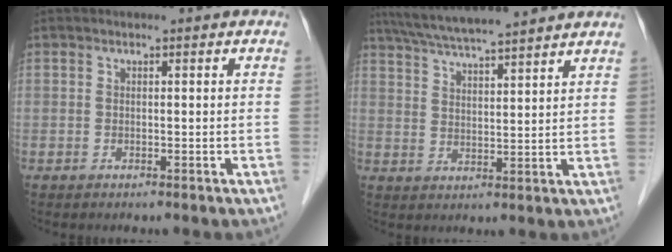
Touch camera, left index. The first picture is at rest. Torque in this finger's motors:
{"motor_torque": [0.08, -0.70, 0.93, 0.21]}